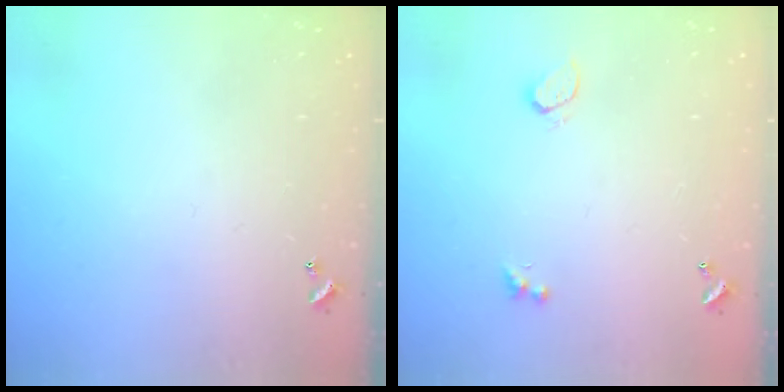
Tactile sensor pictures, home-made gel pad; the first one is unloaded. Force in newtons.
{"total": 2.1, "press": 1.8, "slide": 1.2}